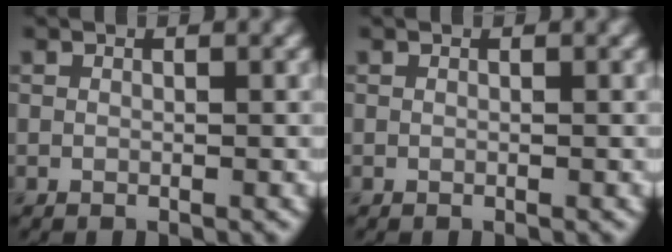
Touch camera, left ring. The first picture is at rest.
{"total": 0.0}